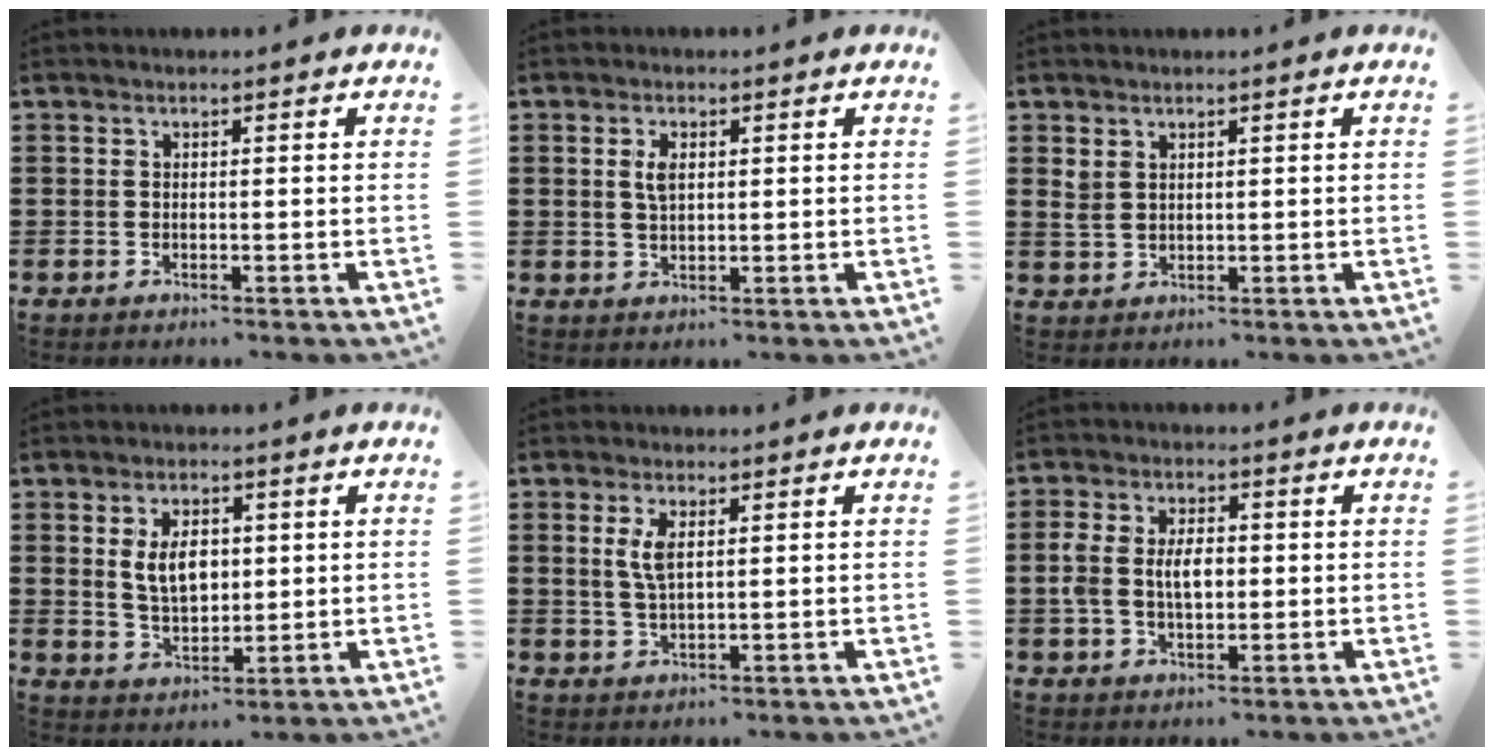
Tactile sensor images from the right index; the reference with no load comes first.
{"total": 2.8, "force": [0.7, 1.3, 2.3], "torque": [-0.050, 0.007, 0.011]}
{"total": 2.0, "force": [1.4, 1.1, 0.8], "torque": [-0.018, 0.004, 0.027]}
{"total": 6.0, "force": [1.0, 3.5, 4.7], "torque": [-0.084, 0.007, 0.012]}
{"total": 3.6, "force": [1.0, 1.4, 3.1], "torque": [-0.067, 0.007, 0.016]}
{"total": 5.5, "force": [0.1, 3.2, 4.5], "torque": [-0.090, 0.005, -0.003]}